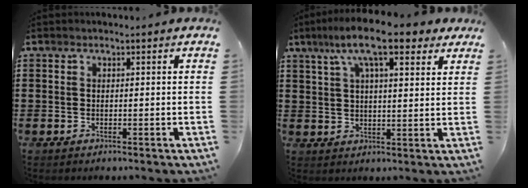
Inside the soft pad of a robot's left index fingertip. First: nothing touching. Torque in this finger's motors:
{"motor_torque": [2.14, 0.00, 1.06, 0.21]}